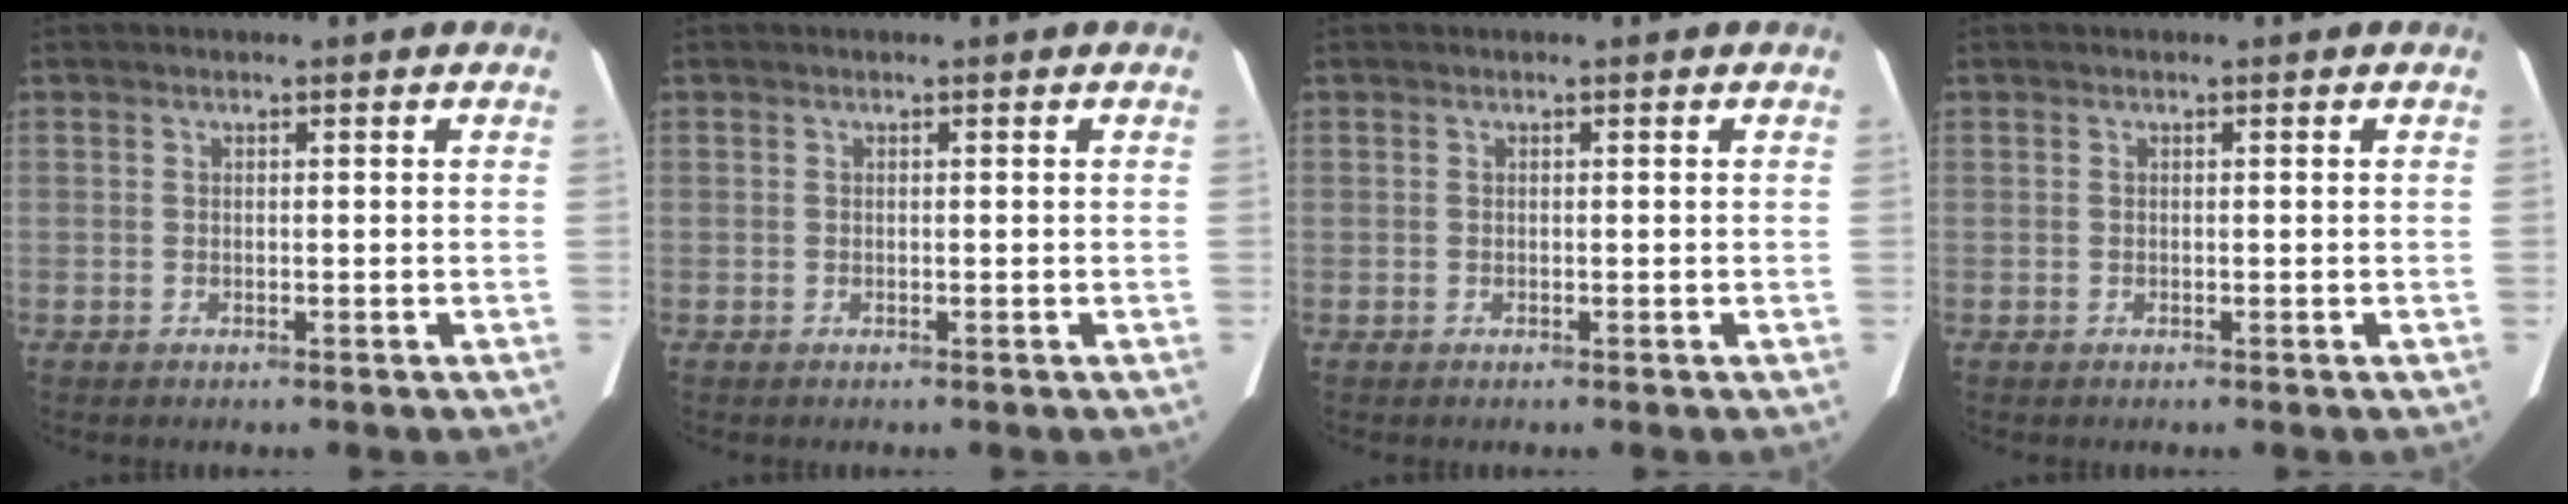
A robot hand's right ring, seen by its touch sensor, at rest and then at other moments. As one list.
[{"total": 0.0}, {"total": 0.0}, {"total": 0.0}]